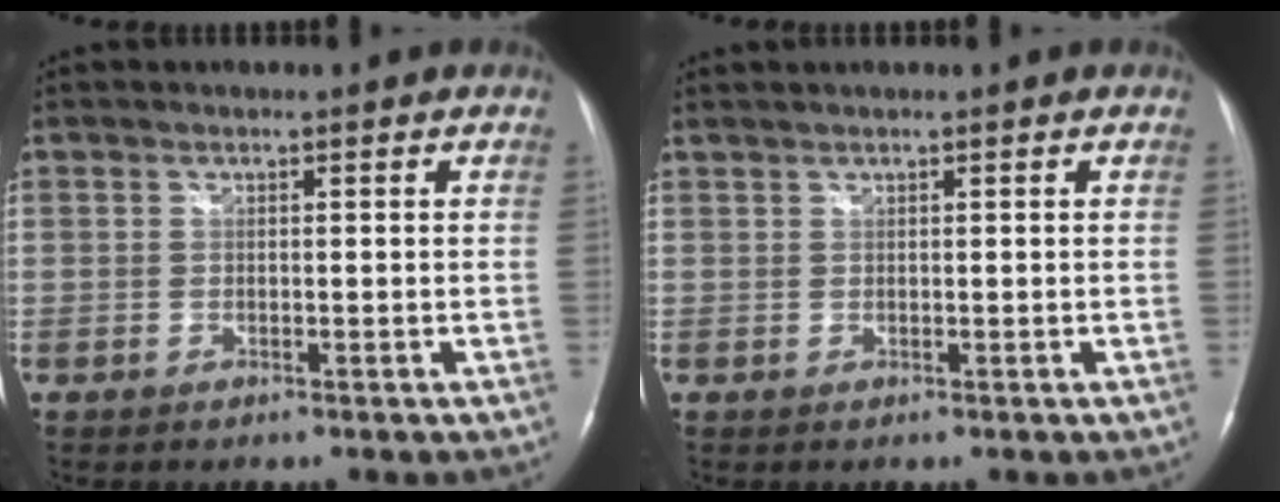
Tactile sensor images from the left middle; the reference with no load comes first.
{"total": 0.7, "force": [0.7, -0.1, 0.2], "torque": [-0.009, 0.009, 0.019]}